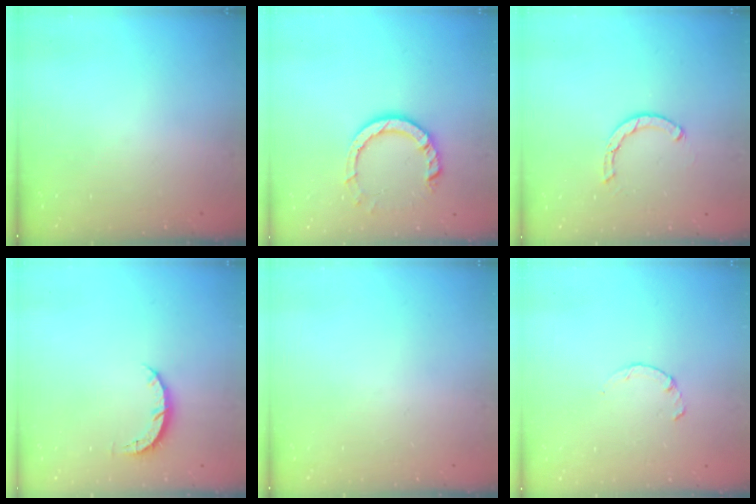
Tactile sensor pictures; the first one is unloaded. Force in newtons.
{"total": 9.7, "press": 9.7, "slide": 1.1}
{"total": 2.5, "press": 2.5, "slide": 0.1}
{"total": 4.2, "press": 4.1, "slide": 0.4}
{"total": 0.0}
{"total": 0.9, "press": 0.8, "slide": 0.3}